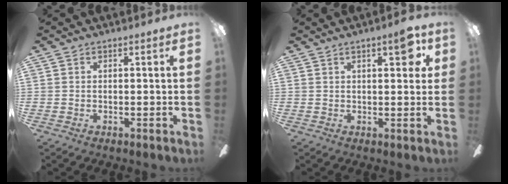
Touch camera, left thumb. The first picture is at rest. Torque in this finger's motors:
{"motor_torque": [-0.17, -0.09, -0.44, 0.05, 0.06]}